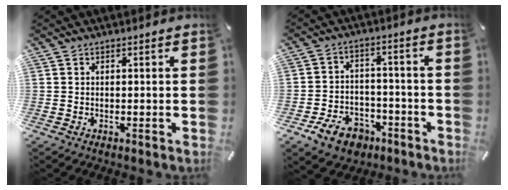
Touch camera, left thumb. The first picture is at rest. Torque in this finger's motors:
{"motor_torque": [0.02, 1.49, 0.06, 0.06, 0.01]}